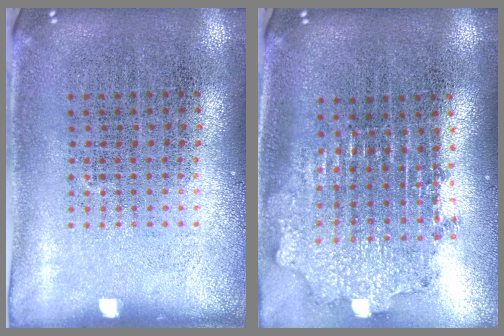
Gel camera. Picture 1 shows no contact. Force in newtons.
{"total": 1.9, "press": 1.5, "slide": 1.2}